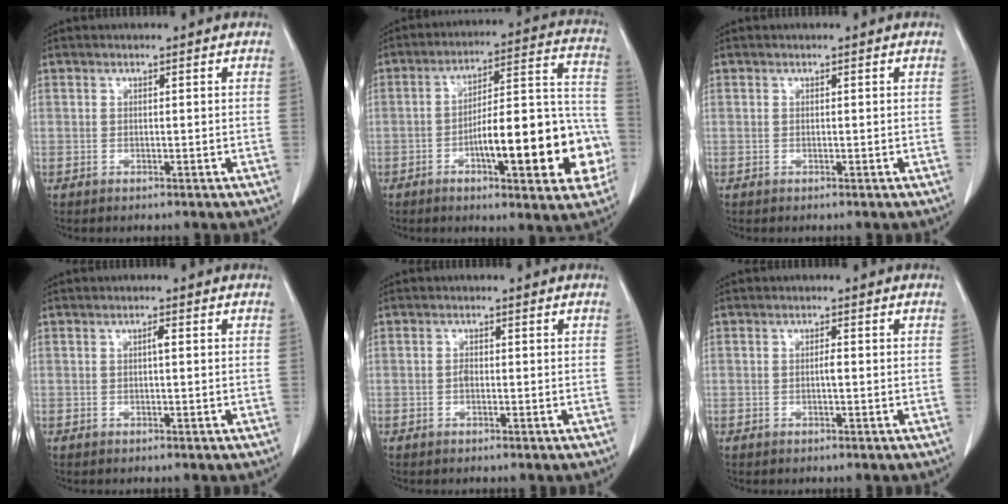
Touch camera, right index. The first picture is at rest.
{"total": 19.2, "force": [-5.9, 4.4, 17.7], "torque": [-0.207, 0.036, -0.074]}
{"total": 0.0}
{"total": 0.8, "force": [0.1, 0.1, 0.8], "torque": [-0.014, 0.001, 0.001]}
{"total": 0.9, "force": [-0.2, 0.4, 0.7], "torque": [-0.014, 0.002, -0.006]}
{"total": 0.9, "force": [-0.1, 0.1, 0.9], "torque": [-0.017, 0.001, -0.002]}